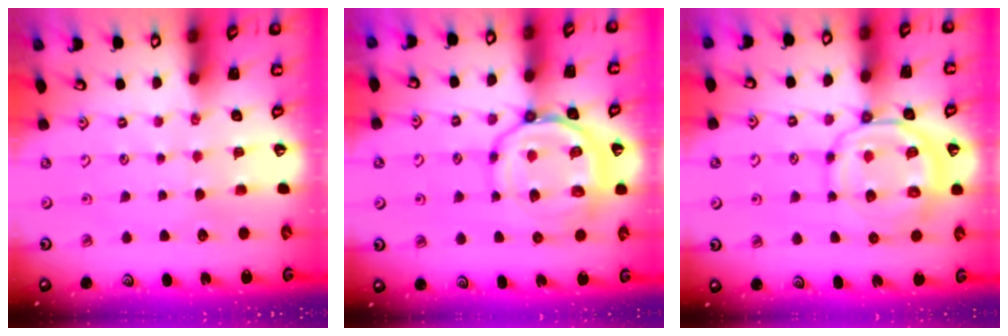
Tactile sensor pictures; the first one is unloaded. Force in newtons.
{"total": 14.0, "press": 13.9, "slide": 2.1}
{"total": 12.1, "press": 12.0, "slide": 1.6}